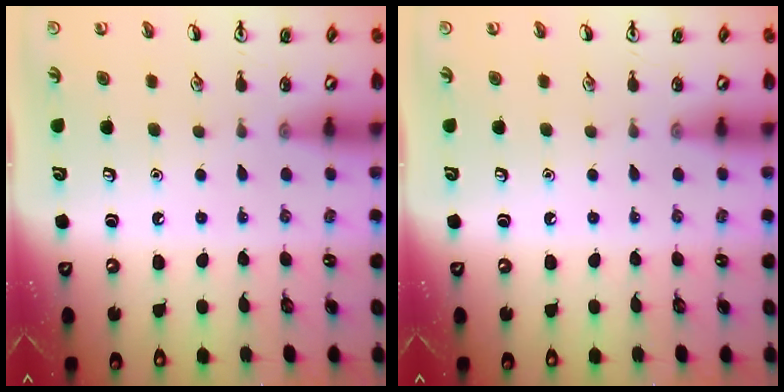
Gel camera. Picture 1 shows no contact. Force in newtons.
{"total": 0.0}